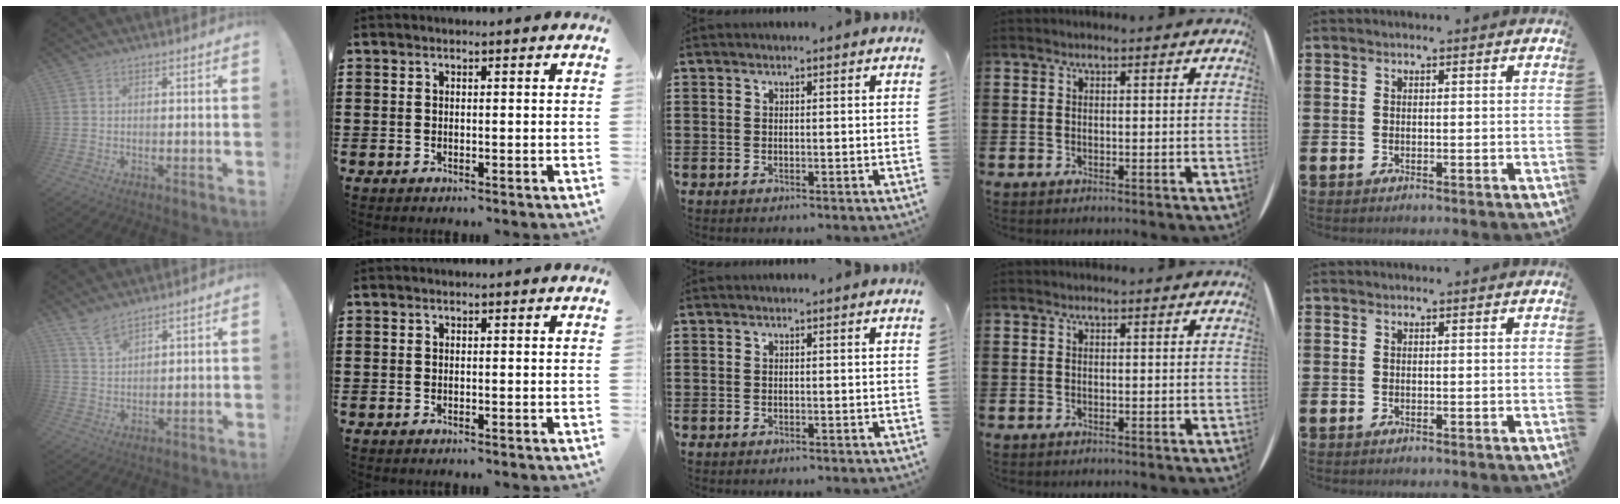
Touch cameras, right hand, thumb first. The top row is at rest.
{"thumb": {"total": 5.5, "force": [4.8, 1.4, 2.3], "torque": [-0.041, -0.028, 0.087]}}